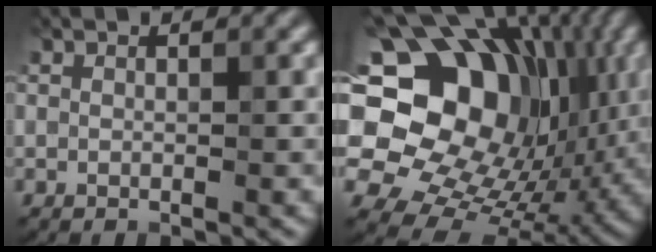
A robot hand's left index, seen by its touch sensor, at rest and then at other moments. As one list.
[{"total": 19.8, "force": [3.4, 15.4, 12.0], "torque": [-0.205, 0.011, 0.076]}]